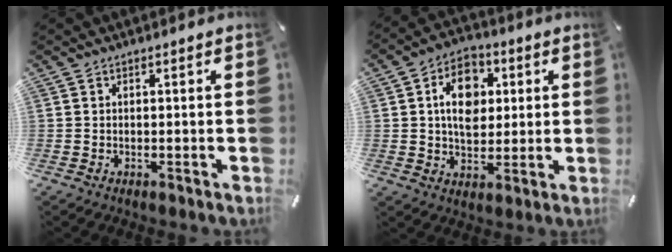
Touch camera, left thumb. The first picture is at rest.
{"total": 11.1, "force": [2.1, 8.2, 7.1], "torque": [-0.101, 0.006, 0.036]}